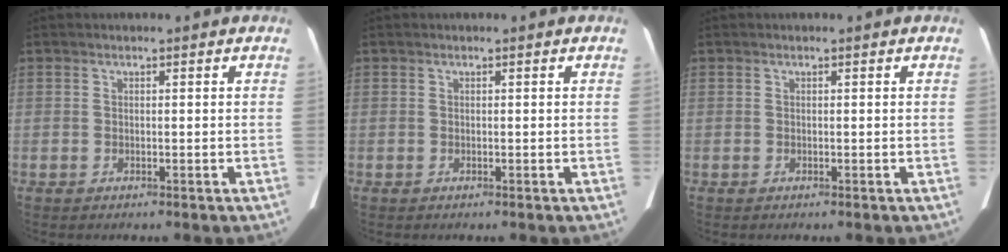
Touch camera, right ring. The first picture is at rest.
{"total": 0.0}
{"total": 0.0}